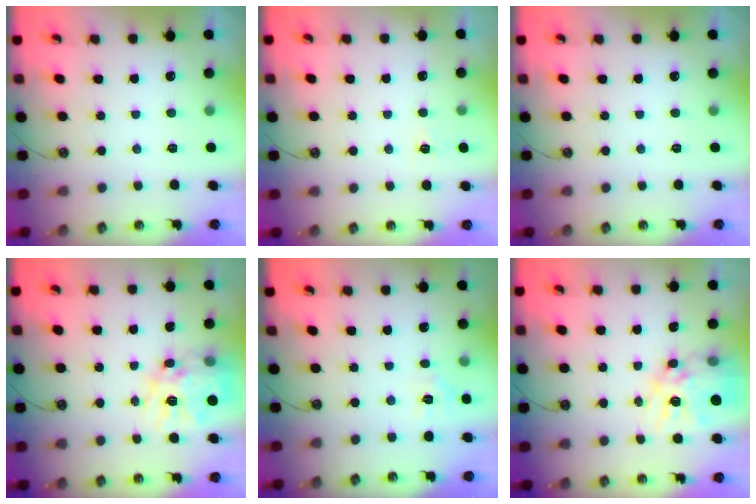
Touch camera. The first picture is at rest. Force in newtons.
{"total": 2.7, "press": 2.7, "slide": 0.3}
{"total": 0.0}
{"total": 16.1, "press": 16.0, "slide": 1.5}
{"total": 3.9, "press": 3.9, "slide": 0.2}
{"total": 16.1, "press": 16.0, "slide": 1.4}